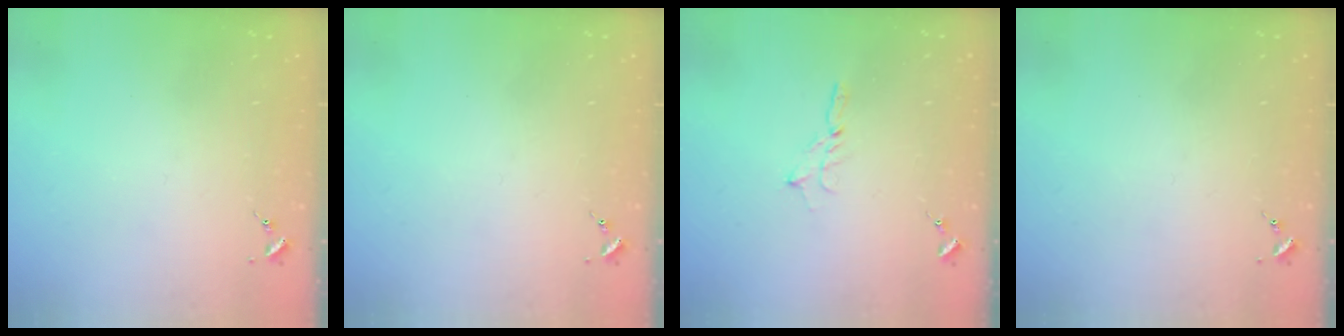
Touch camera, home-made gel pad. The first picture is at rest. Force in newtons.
{"total": 0.0}
{"total": 2.3, "press": 2.3, "slide": 0.2}
{"total": 0.0}